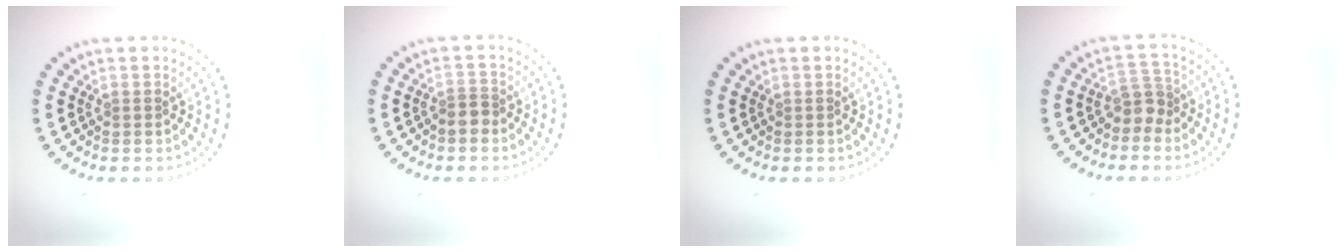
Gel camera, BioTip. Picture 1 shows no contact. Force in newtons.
{"total": 1.9, "press": 1.6, "slide": 0.9}
{"total": 0.0}
{"total": 2.3, "press": 1.8, "slide": 1.5}